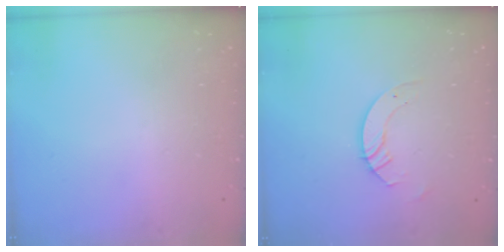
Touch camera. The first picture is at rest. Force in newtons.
{"total": 3.3, "press": 3.3, "slide": 0.2}